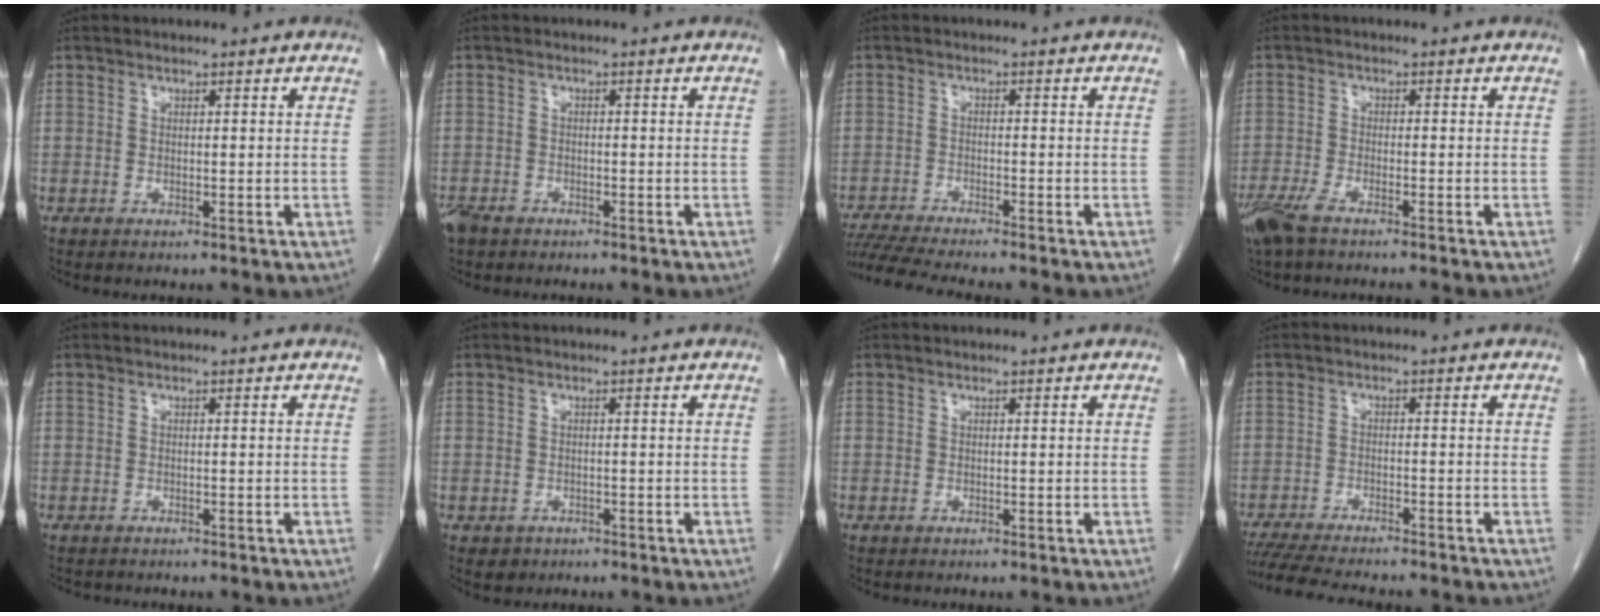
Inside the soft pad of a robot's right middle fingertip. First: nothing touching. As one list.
[{"total": 3.0, "force": [-2.3, 1.4, 1.2], "torque": [-0.025, -0.001, -0.040]}, {"total": 8.6, "force": [-7.7, -0.6, 3.8], "torque": [-0.059, -0.019, -0.127]}, {"total": 5.9, "force": [-4.6, 0.9, 3.6], "torque": [-0.068, -0.013, -0.085]}, {"total": 1.6, "force": [-1.4, 0.6, 0.5], "torque": [-0.014, -0.003, -0.019]}, {"total": 1.7, "force": [-0.9, 1.4, 0.3], "torque": [-0.006, 0.004, -0.006]}, {"total": 0.0}, {"total": 13.4, "force": [-11.8, 1.6, 6.0], "torque": [-0.096, -0.021, -0.170]}]